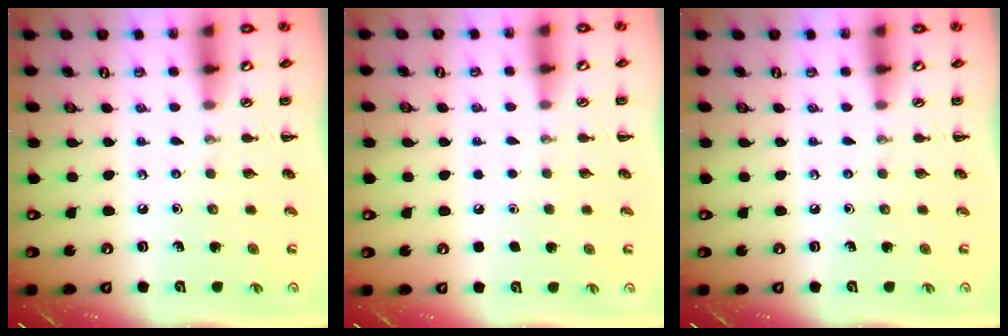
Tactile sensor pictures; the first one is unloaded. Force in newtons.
{"total": 1.6, "press": 1.6, "slide": 0.1}
{"total": 0.0}